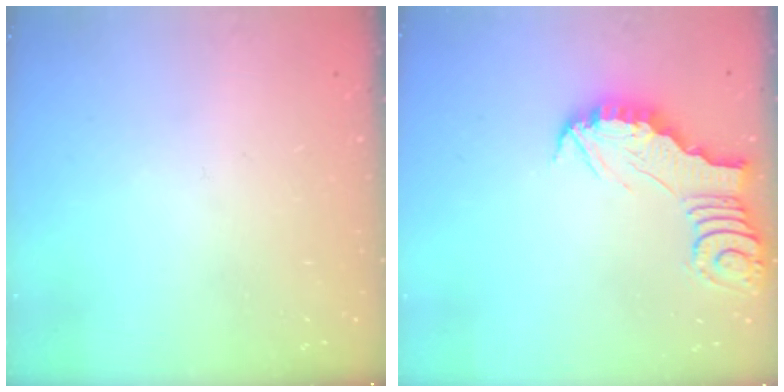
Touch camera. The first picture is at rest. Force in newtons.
{"total": 2.8, "press": 2.8, "slide": 0.2}